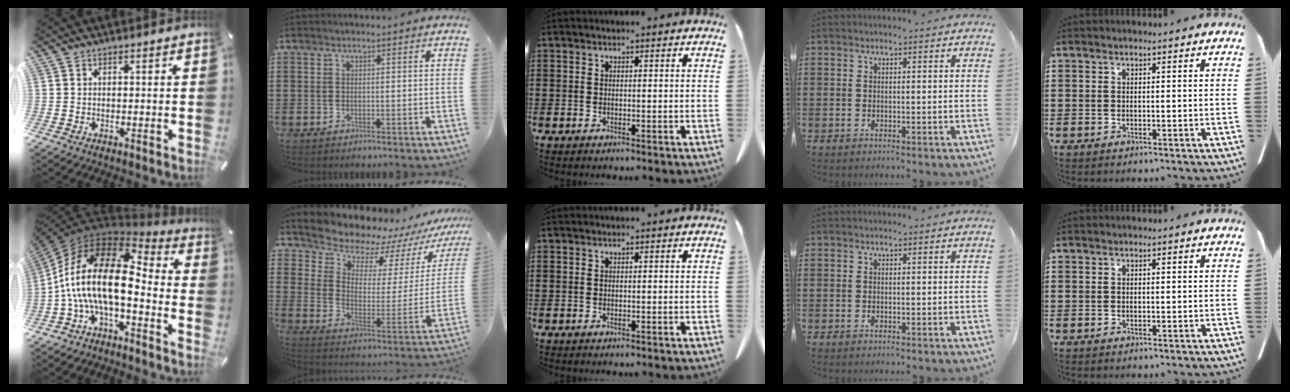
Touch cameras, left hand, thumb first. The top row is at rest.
{"thumb": {"total": 19.8, "force": [-1.7, 9.7, 17.2], "torque": [-0.376, -0.006, -0.032]}, "index": {"total": 8.2, "force": [7.8, 2.5, 0.8], "torque": [-0.050, -0.070, 0.135]}}